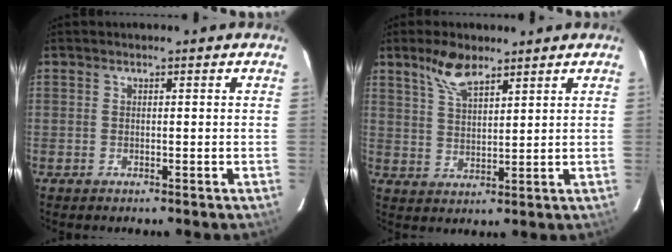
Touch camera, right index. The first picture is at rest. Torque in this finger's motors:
{"motor_torque": [0.11, 0.11, 0.09, 0.06]}